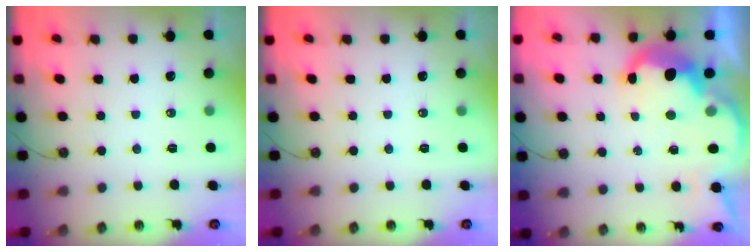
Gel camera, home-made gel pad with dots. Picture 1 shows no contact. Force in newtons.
{"total": 0.0}
{"total": 13.3, "press": 13.2, "slide": 0.9}